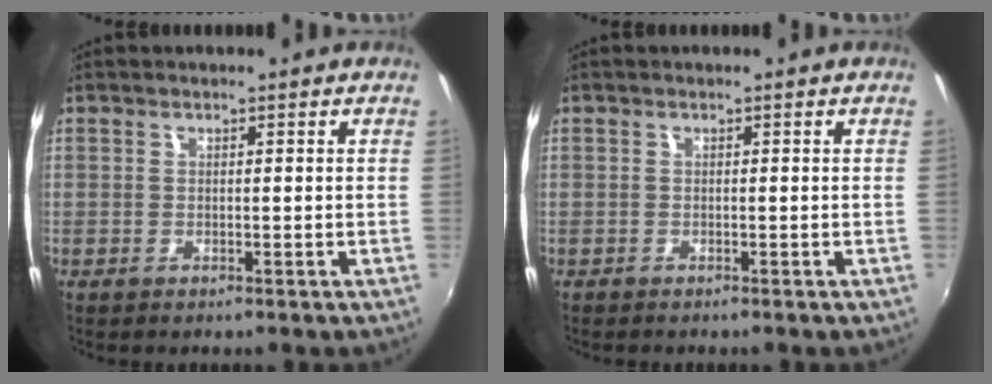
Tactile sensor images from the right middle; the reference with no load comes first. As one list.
[{"total": 0.0}]